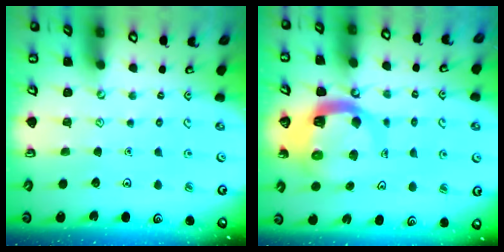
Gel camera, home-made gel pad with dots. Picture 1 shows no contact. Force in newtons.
{"total": 9.6, "press": 9.6, "slide": 1.3}